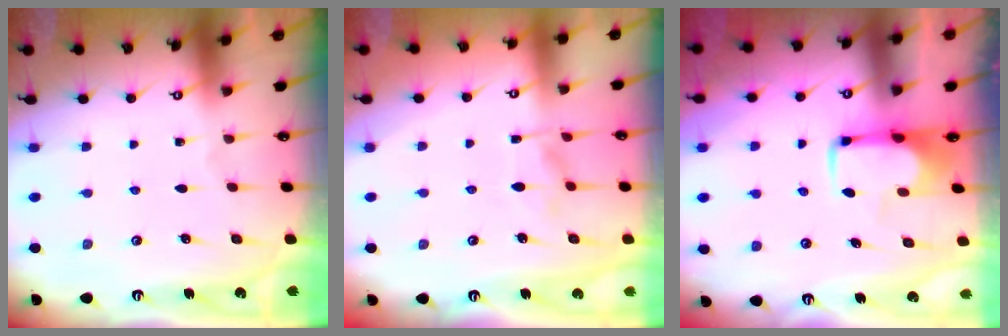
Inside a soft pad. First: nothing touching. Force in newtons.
{"total": 5.7, "press": 5.7, "slide": 1.0}
{"total": 1.9, "press": 1.9, "slide": 0.4}